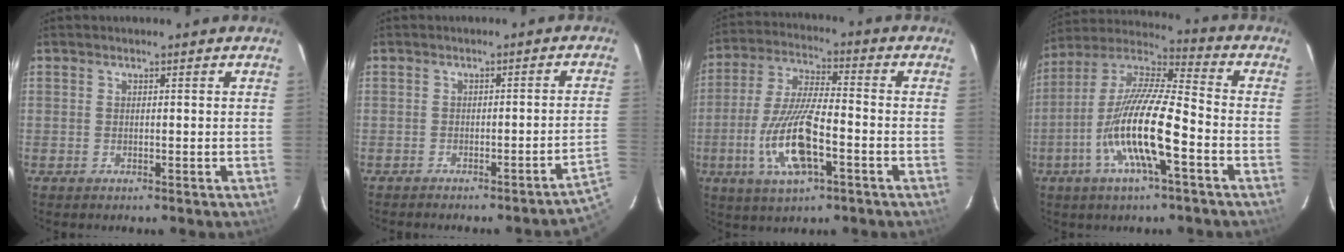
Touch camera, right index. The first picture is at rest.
{"total": 4.7, "force": [-3.3, -0.9, 3.2], "torque": [-0.048, -0.003, -0.037]}
{"total": 14.0, "force": [-4.8, 4.2, 12.5], "torque": [-0.263, -0.009, -0.088]}
{"total": 16.0, "force": [-5.8, 2.8, 14.7], "torque": [-0.288, -0.010, -0.119]}